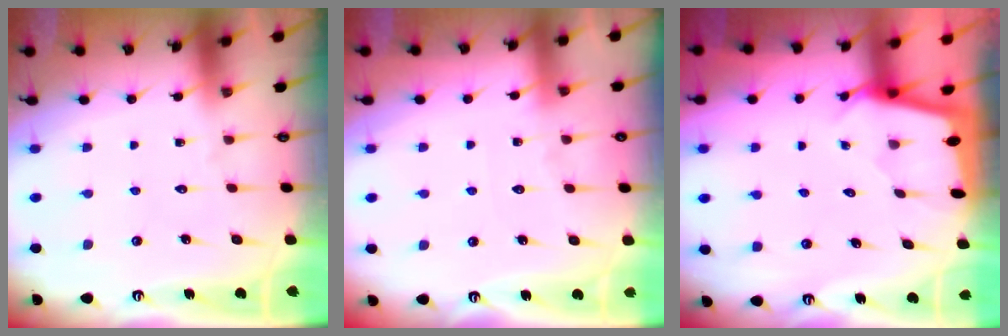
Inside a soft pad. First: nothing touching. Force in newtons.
{"total": 4.4, "press": 4.4, "slide": 0.6}
{"total": 1.7, "press": 1.7, "slide": 0.2}